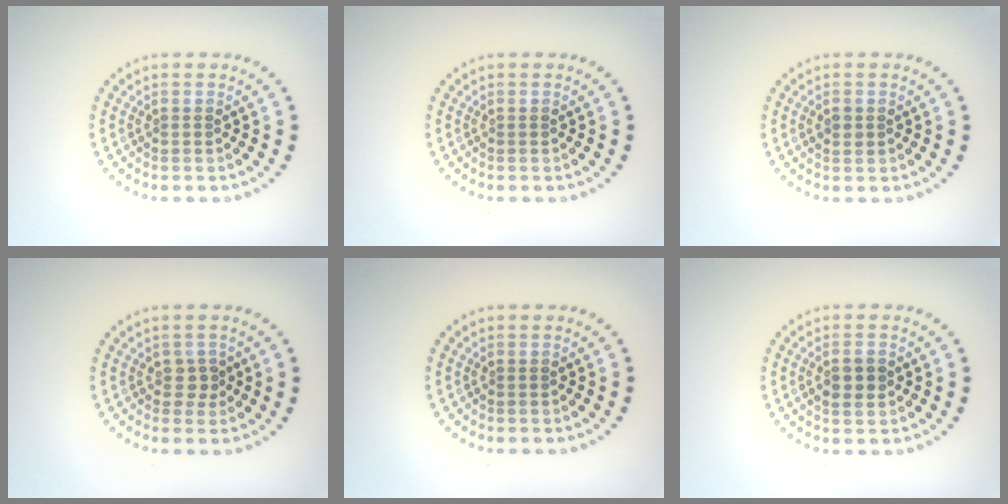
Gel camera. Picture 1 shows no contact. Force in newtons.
{"total": 0.0}
{"total": 1.0, "press": 1.0, "slide": 0.1}
{"total": 1.2, "press": 1.0, "slide": 0.7}
{"total": 0.0}
{"total": 2.2, "press": 2.2, "slide": 0.1}